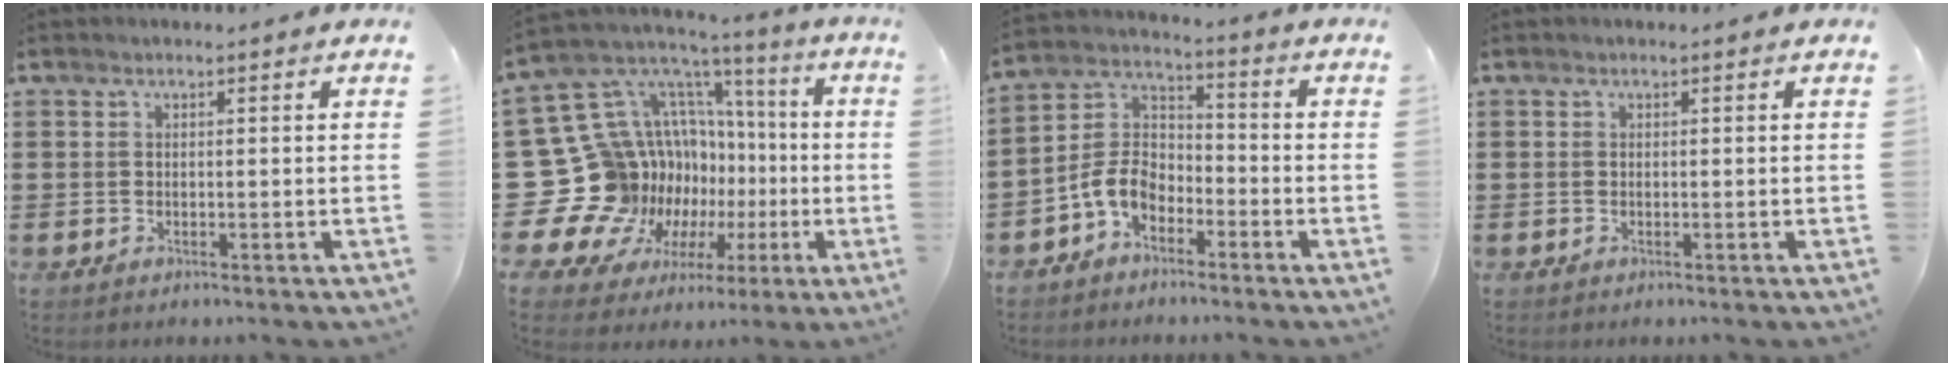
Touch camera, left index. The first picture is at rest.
{"total": 20.2, "force": [-0.9, 18.0, 9.2], "torque": [-0.234, -0.059, 0.055]}
{"total": 6.9, "force": [-4.1, 4.2, 3.6], "torque": [-0.105, 0.001, -0.089]}
{"total": 0.0}